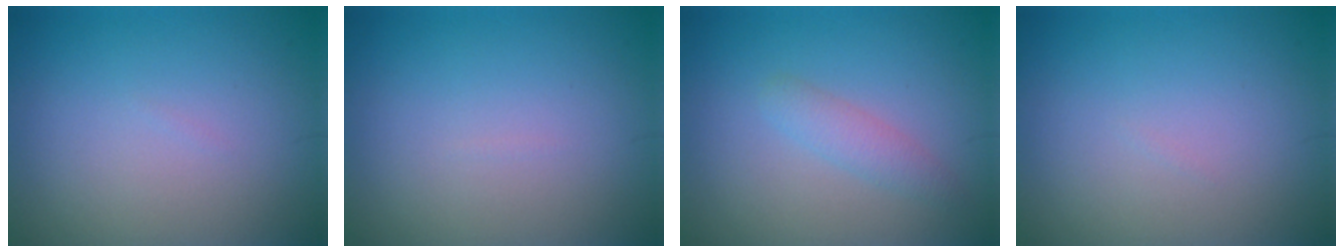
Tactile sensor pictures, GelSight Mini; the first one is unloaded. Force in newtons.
{"total": 0.0}
{"total": 1.9, "press": 1.9, "slide": 0.0}
{"total": 0.0}